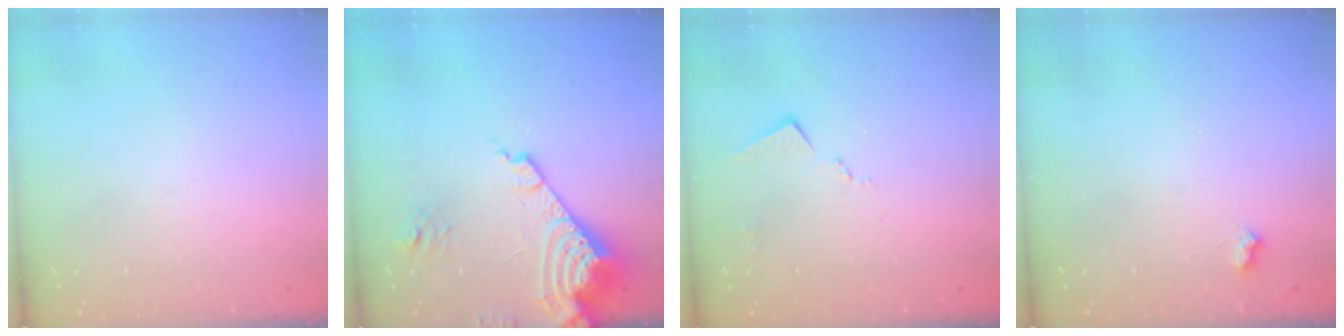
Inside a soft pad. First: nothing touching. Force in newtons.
{"total": 15.2, "press": 15.0, "slide": 2.1}
{"total": 7.5, "press": 7.5, "slide": 0.4}
{"total": 2.4, "press": 2.4, "slide": 0.5}